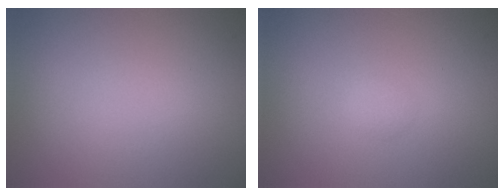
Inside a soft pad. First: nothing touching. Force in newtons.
{"total": 0.7, "press": 0.7, "slide": 0.0}